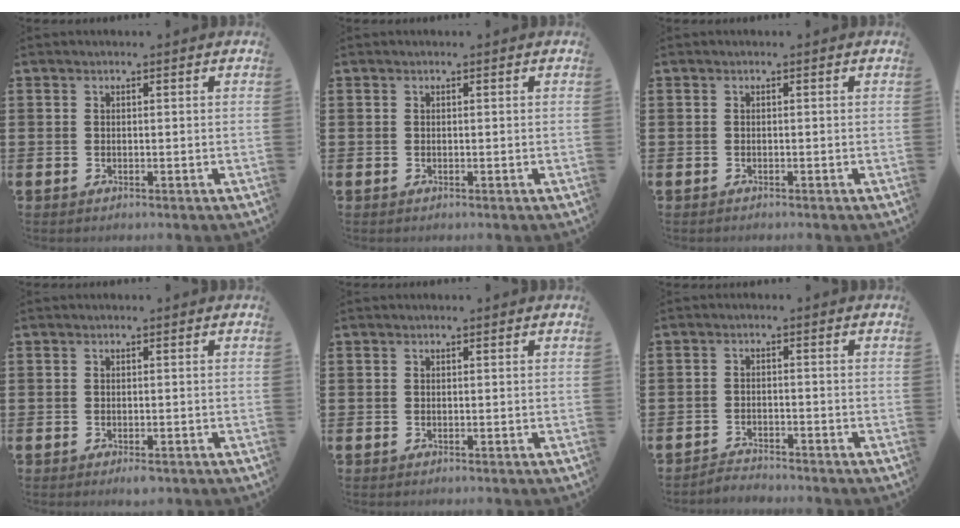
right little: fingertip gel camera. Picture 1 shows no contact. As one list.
[{"total": 0.0}, {"total": 0.0}, {"total": 0.8, "force": [-0.4, 0.3, 0.7], "torque": [-0.012, -0.001, -0.008]}, {"total": 0.0}, {"total": 2.0, "force": [-2.0, 0.0, -0.3], "torque": [-0.002, 0.005, -0.044]}]